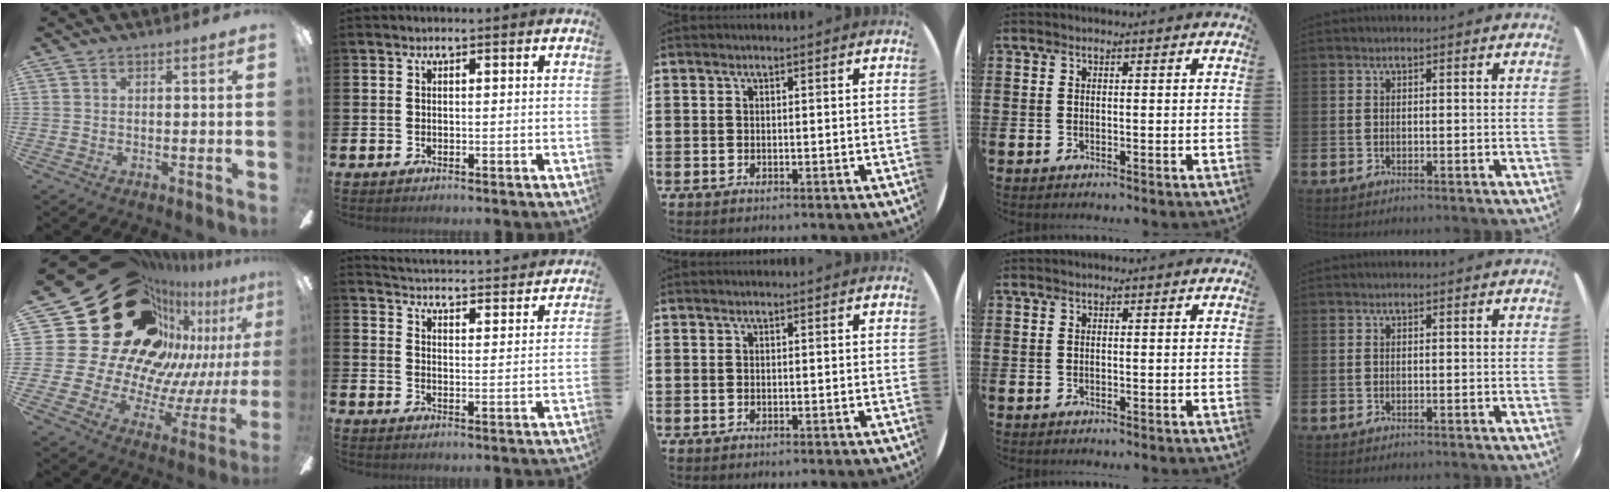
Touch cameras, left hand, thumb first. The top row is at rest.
{"thumb": {"total": 36.7, "force": [17.7, 22.3, 23.1], "torque": [-0.375, -0.159, 0.387]}, "index": {"total": 4.1, "force": [4.1, 0.1, 0.1], "torque": [-0.021, -0.044, 0.067]}}